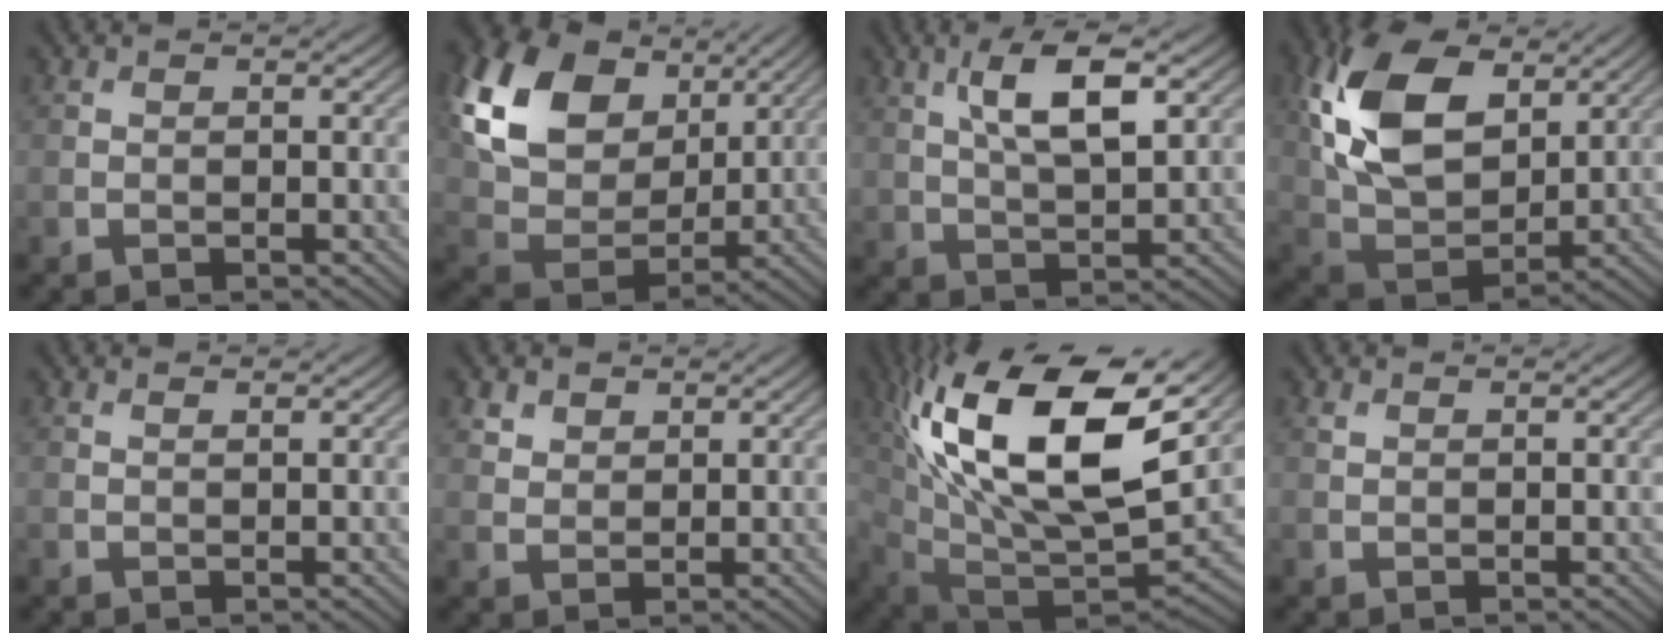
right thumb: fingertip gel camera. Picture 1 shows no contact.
{"total": 16.3, "force": [6.6, 11.3, 9.8], "torque": [-0.234, 0.017, 0.130]}
{"total": 8.3, "force": [3.1, 3.3, 7.0], "torque": [-0.132, 0.008, 0.056]}
{"total": 15.7, "force": [5.8, 9.7, 10.9], "torque": [-0.252, 0.011, 0.112]}
{"total": 0.5, "force": [0.5, 0.1, 0.2], "torque": [-0.004, 0.000, 0.009]}
{"total": 2.5, "force": [1.7, 1.6, 0.7], "torque": [-0.023, -0.007, 0.040]}
{"total": 20.8, "force": [7.1, 8.8, 17.5], "torque": [-0.342, 0.027, 0.118]}
{"total": 0.6, "force": [0.4, 0.4, 0.2], "torque": [-0.005, -0.002, 0.009]}